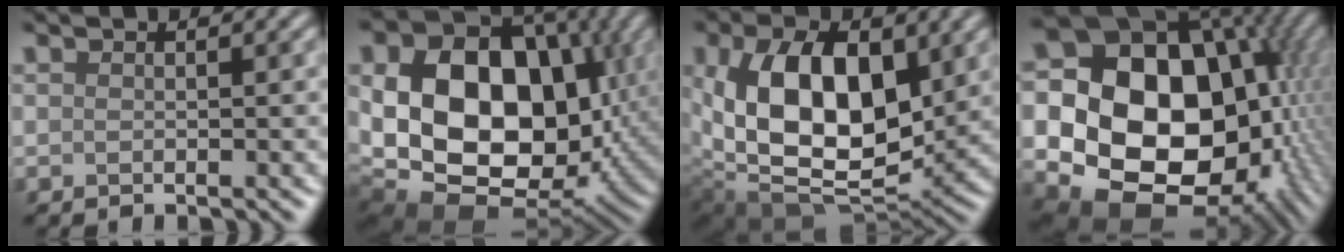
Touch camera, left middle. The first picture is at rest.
{"total": 19.2, "force": [0.9, 14.0, 13.0], "torque": [-0.238, -0.019, 0.027]}
{"total": 12.9, "force": [2.1, 7.8, 10.1], "torque": [-0.178, -0.011, 0.043]}
{"total": 21.9, "force": [-0.8, 17.7, 12.9], "torque": [-0.212, -0.012, -0.025]}